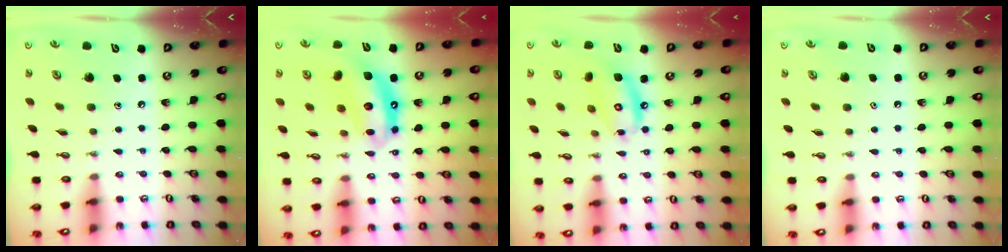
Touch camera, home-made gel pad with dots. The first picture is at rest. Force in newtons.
{"total": 12.3, "press": 12.2, "slide": 1.2}
{"total": 11.2, "press": 11.1, "slide": 1.2}
{"total": 0.9, "press": 0.6, "slide": 0.6}